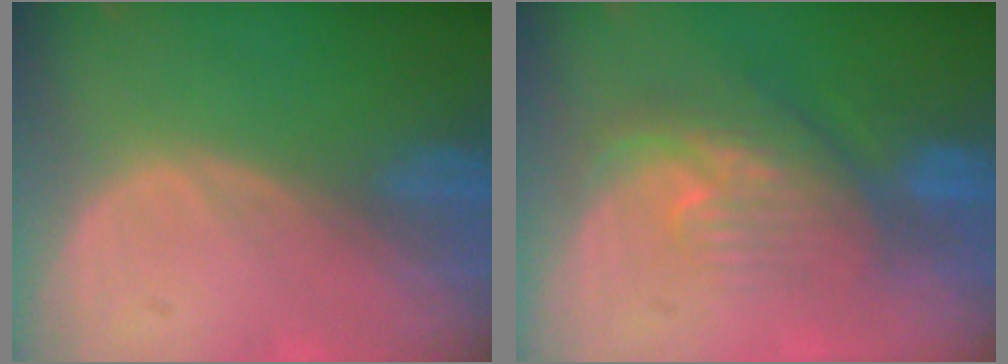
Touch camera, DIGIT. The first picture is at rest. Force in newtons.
{"total": 8.0, "press": 7.2, "slide": 3.3}